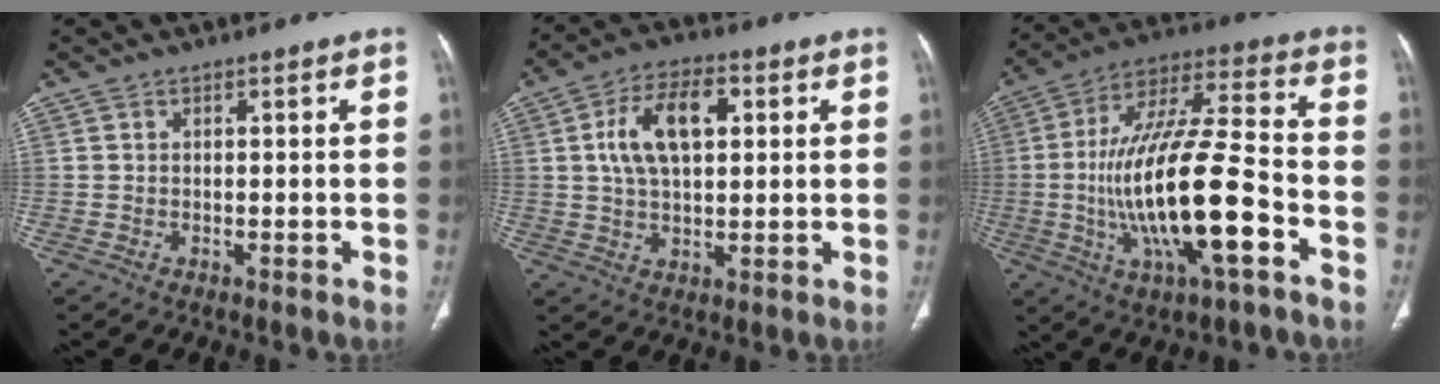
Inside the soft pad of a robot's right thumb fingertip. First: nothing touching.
{"total": 11.8, "force": [2.7, 6.4, 9.5], "torque": [-0.163, 0.010, 0.046]}
{"total": 22.5, "force": [-5.5, 6.2, 20.9], "torque": [-0.409, 0.031, -0.087]}